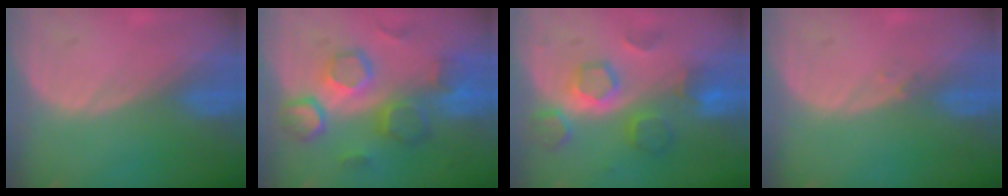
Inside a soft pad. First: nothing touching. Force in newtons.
{"total": 9.9, "press": 9.4, "slide": 3.1}
{"total": 8.2, "press": 7.7, "slide": 2.9}
{"total": 0.7, "press": 0.7, "slide": 0.1}